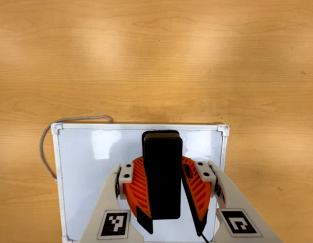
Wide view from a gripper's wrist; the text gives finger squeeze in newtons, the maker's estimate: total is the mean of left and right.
{"total": 11.7, "left": 10.4, "right": 13.0}